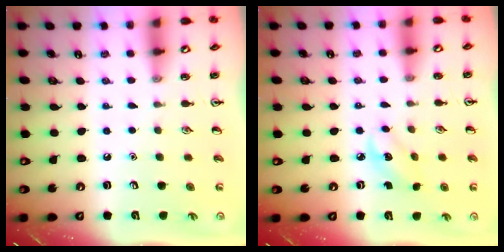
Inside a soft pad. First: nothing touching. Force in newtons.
{"total": 2.9, "press": 2.8, "slide": 0.7}